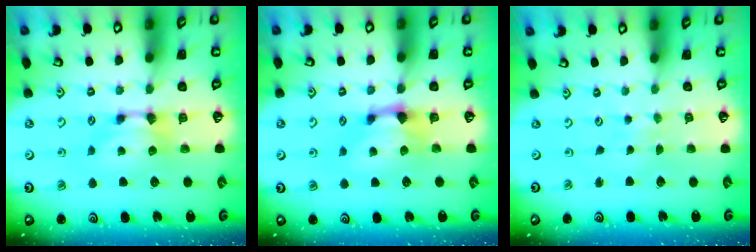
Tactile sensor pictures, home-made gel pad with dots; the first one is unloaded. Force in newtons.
{"total": 1.0, "press": 0.3, "slide": 1.0}
{"total": 5.7, "press": 5.7, "slide": 0.2}